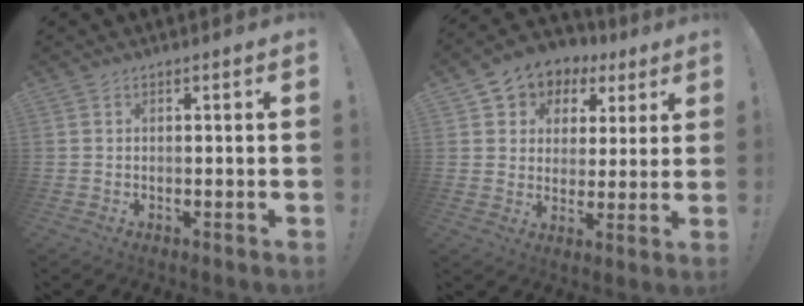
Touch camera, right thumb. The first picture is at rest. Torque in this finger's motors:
{"motor_torque": [0.96, 1.15, 0.39, -0.05, 0.03]}